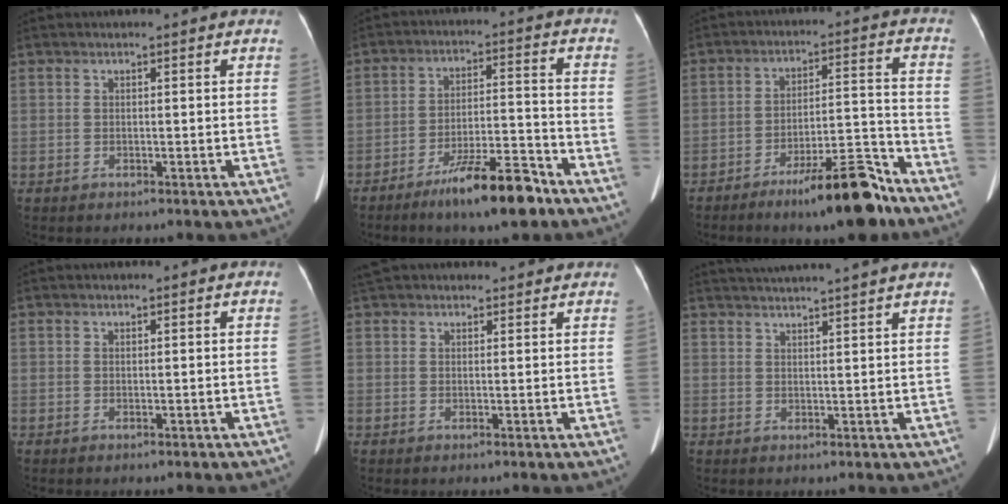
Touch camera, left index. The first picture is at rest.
{"total": 10.5, "force": [-7.6, 1.5, 7.2], "torque": [-0.121, -0.007, -0.128]}
{"total": 11.5, "force": [-8.7, 1.7, 7.4], "torque": [-0.107, 0.009, -0.140]}
{"total": 0.0}
{"total": 7.1, "force": [6.5, 2.3, 1.8], "torque": [-0.022, 0.038, 0.093]}
{"total": 10.9, "force": [10.0, -1.3, 4.2], "torque": [-0.069, 0.013, 0.129]}